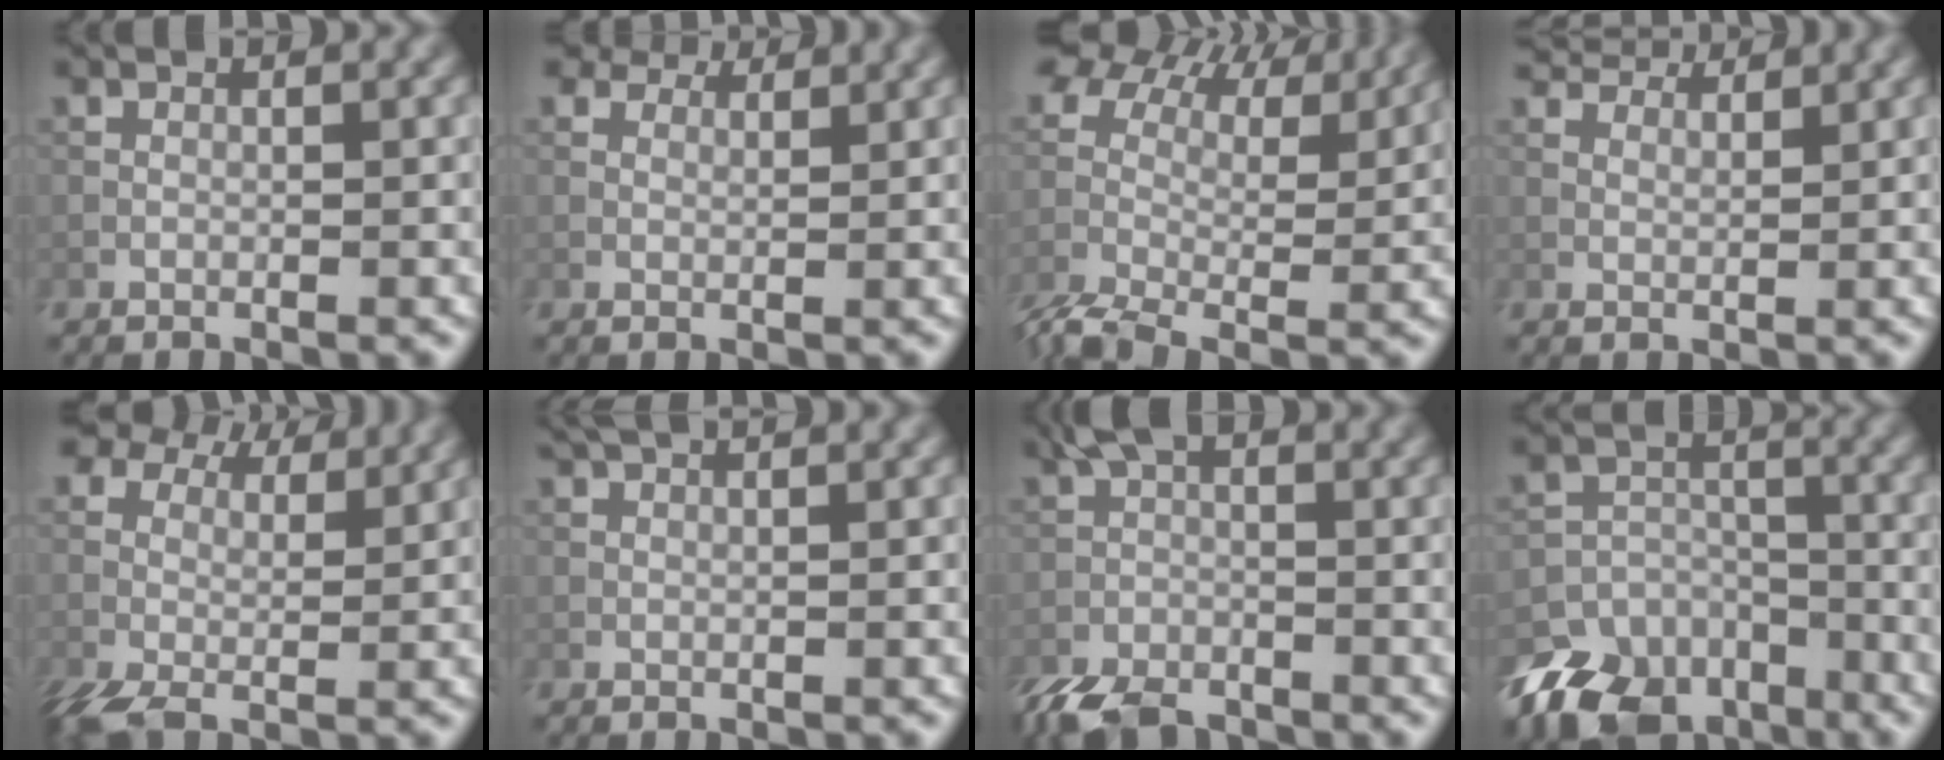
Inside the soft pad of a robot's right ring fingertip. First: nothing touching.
{"total": 6.1, "force": [4.8, 2.9, 2.4], "torque": [-0.068, -0.001, 0.074]}
{"total": 9.6, "force": [3.6, 5.6, 6.9], "torque": [-0.152, 0.009, 0.066]}
{"total": 6.2, "force": [5.3, 2.0, 2.4], "torque": [-0.069, -0.003, 0.094]}
{"total": 8.2, "force": [3.5, 5.0, 5.5], "torque": [-0.128, -0.008, 0.068]}
{"total": 3.7, "force": [2.7, 1.2, 2.2], "torque": [-0.026, 0.012, 0.018]}
{"total": 6.1, "force": [-3.9, 2.8, 3.8], "torque": [-0.081, -0.009, -0.085]}
{"total": 11.2, "force": [-7.8, 7.3, 3.3], "torque": [-0.062, -0.017, -0.136]}